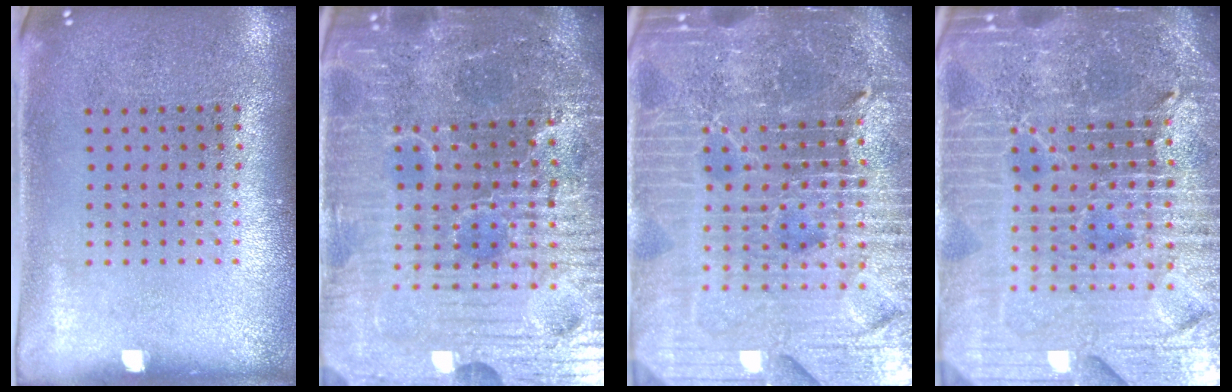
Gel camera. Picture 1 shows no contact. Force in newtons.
{"total": 7.3, "press": 6.5, "slide": 3.2}
{"total": 6.9, "press": 6.0, "slide": 3.4}
{"total": 7.1, "press": 6.2, "slide": 3.5}